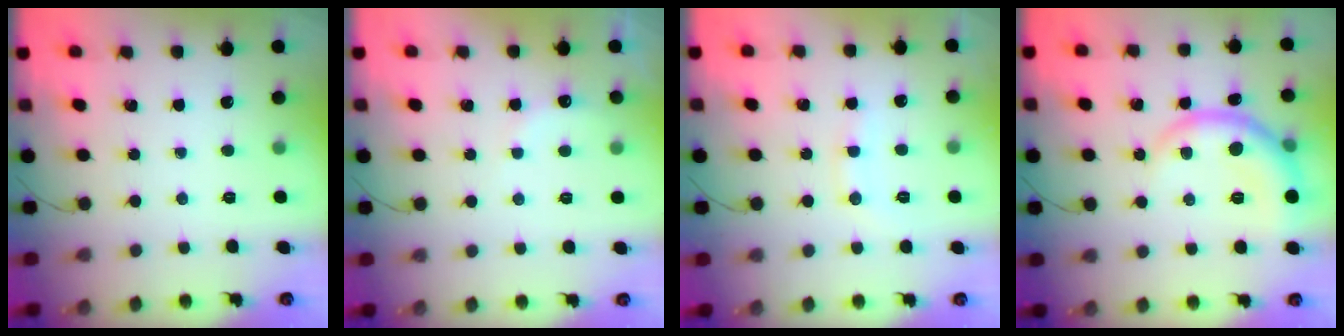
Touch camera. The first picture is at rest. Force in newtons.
{"total": 5.5, "press": 5.4, "slide": 1.0}
{"total": 7.0, "press": 6.9, "slide": 1.2}
{"total": 10.5, "press": 10.4, "slide": 0.9}